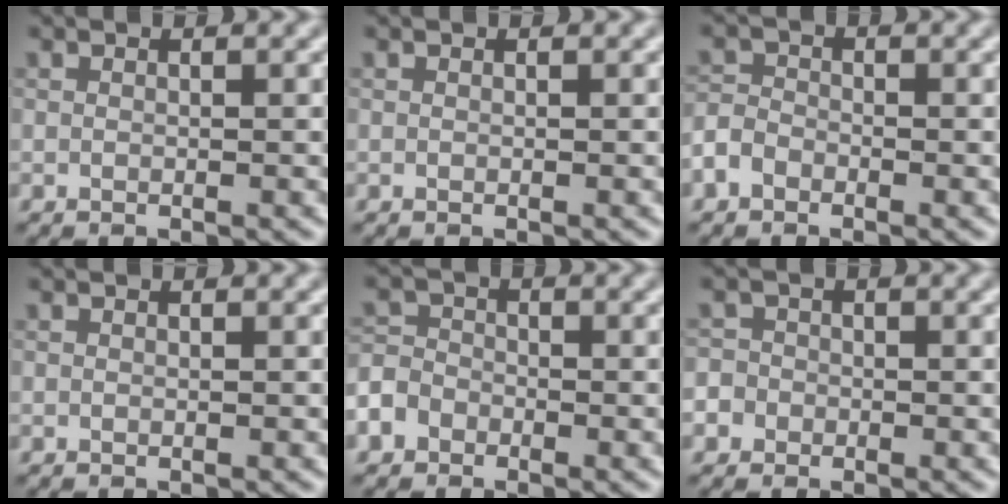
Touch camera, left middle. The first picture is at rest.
{"total": 0.0}
{"total": 2.0, "force": [-1.6, 1.1, 0.4], "torque": [-0.012, 0.005, -0.033]}
{"total": 0.0}
{"total": 3.6, "force": [-2.4, 2.6, 0.8], "torque": [-0.012, -0.003, -0.046]}
{"total": 3.1, "force": [-1.7, 2.5, 0.3], "torque": [0.004, 0.009, -0.044]}